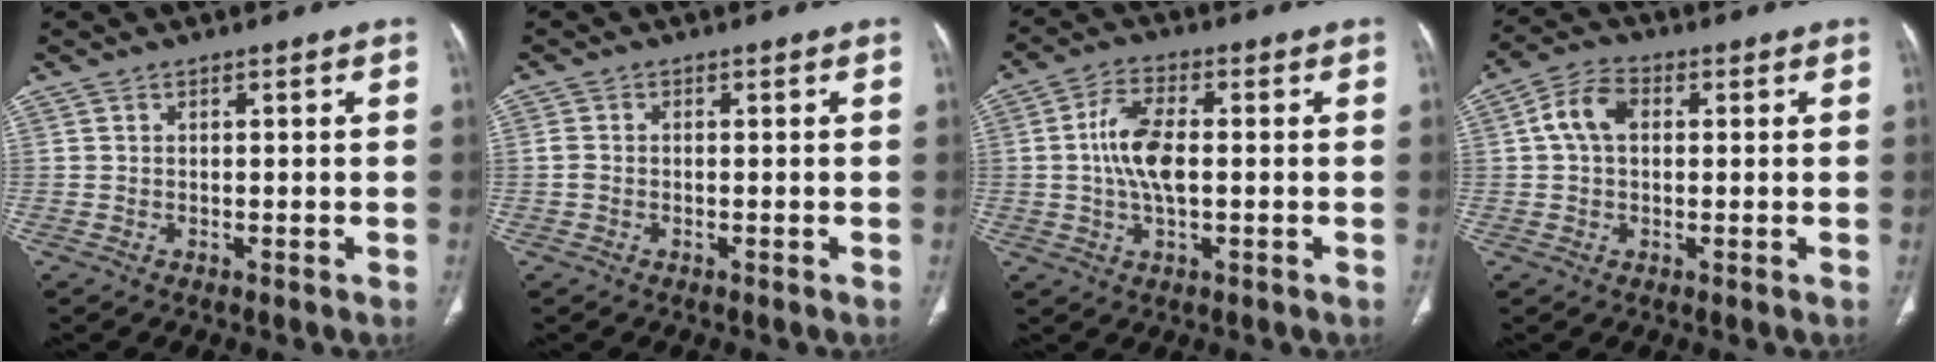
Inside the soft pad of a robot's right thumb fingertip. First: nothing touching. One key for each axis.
{"total": 1.2, "fx": -0.2, "fy": 0.9, "fz": 0.7, "tx": -0.019, "ty": 0.000, "tz": -0.003}
{"total": 8.5, "fx": 0.2, "fy": 4.0, "fz": 7.6, "tx": -0.155, "ty": 0.006, "tz": -0.001}
{"total": 6.7, "fx": 1.1, "fy": 4.6, "fz": 4.8, "tx": -0.093, "ty": 0.020, "tz": 0.015}